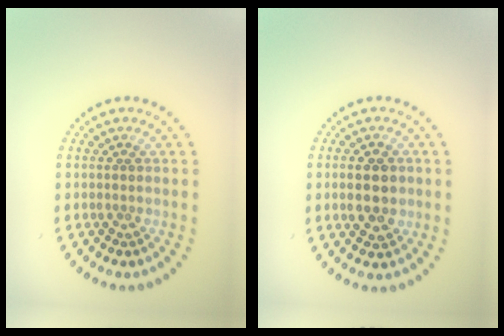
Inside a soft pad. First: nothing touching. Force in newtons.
{"total": 4.5, "press": 4.5, "slide": 0.1}